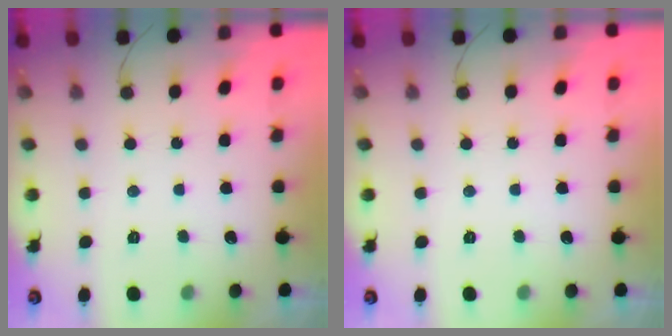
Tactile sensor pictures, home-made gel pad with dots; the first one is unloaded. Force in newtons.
{"total": 0.0}